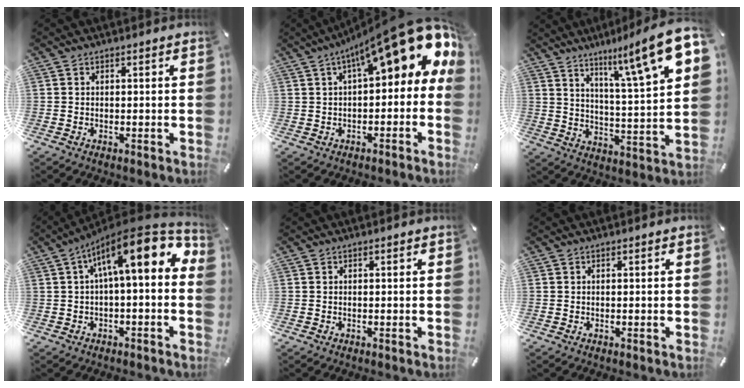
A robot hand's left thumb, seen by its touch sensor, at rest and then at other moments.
{"total": 17.2, "force": [9.4, 4.7, 13.5], "torque": [-0.202, -0.073, 0.156]}
{"total": 16.9, "force": [10.7, 2.8, 12.8], "torque": [-0.188, -0.074, 0.161]}
{"total": 15.5, "force": [4.3, 5.4, 13.9], "torque": [-0.206, -0.023, 0.066]}
{"total": 0.0}
{"total": 0.0}